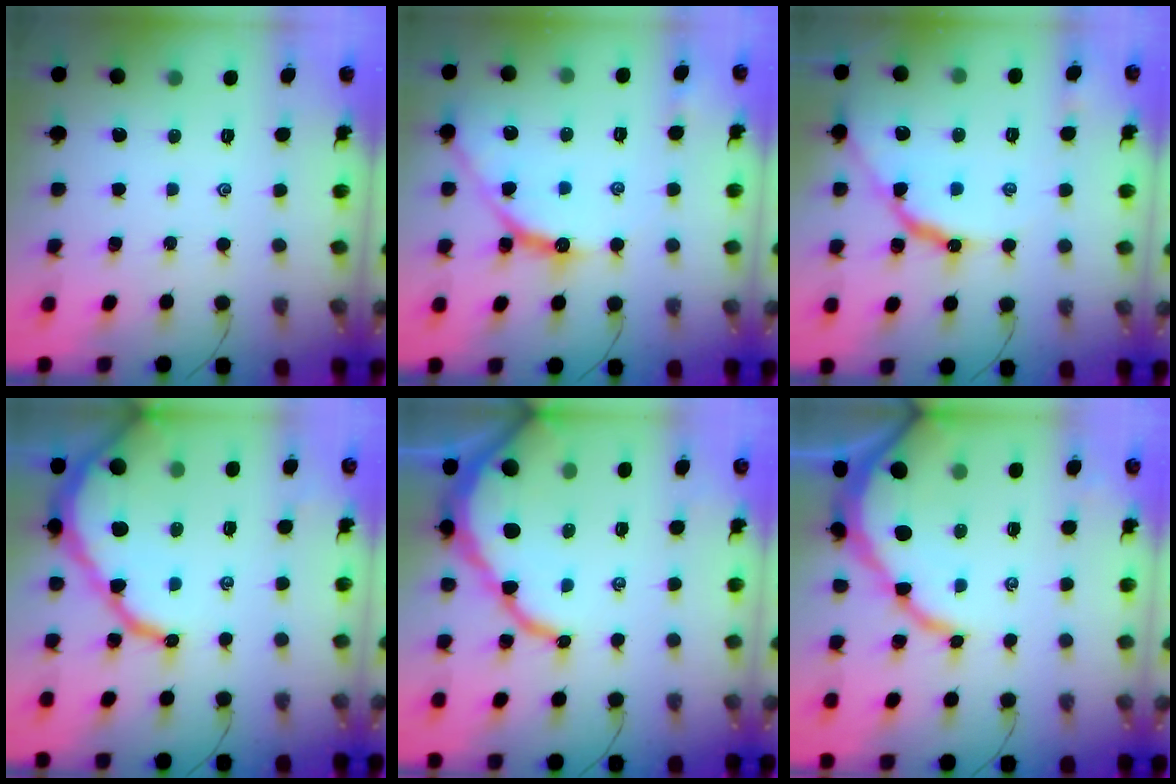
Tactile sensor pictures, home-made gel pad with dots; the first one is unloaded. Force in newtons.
{"total": 12.1, "press": 12.1, "slide": 0.8}
{"total": 11.3, "press": 11.2, "slide": 0.9}
{"total": 13.3, "press": 13.3, "slide": 1.1}
{"total": 13.8, "press": 13.7, "slide": 1.5}
{"total": 11.8, "press": 11.7, "slide": 1.6}